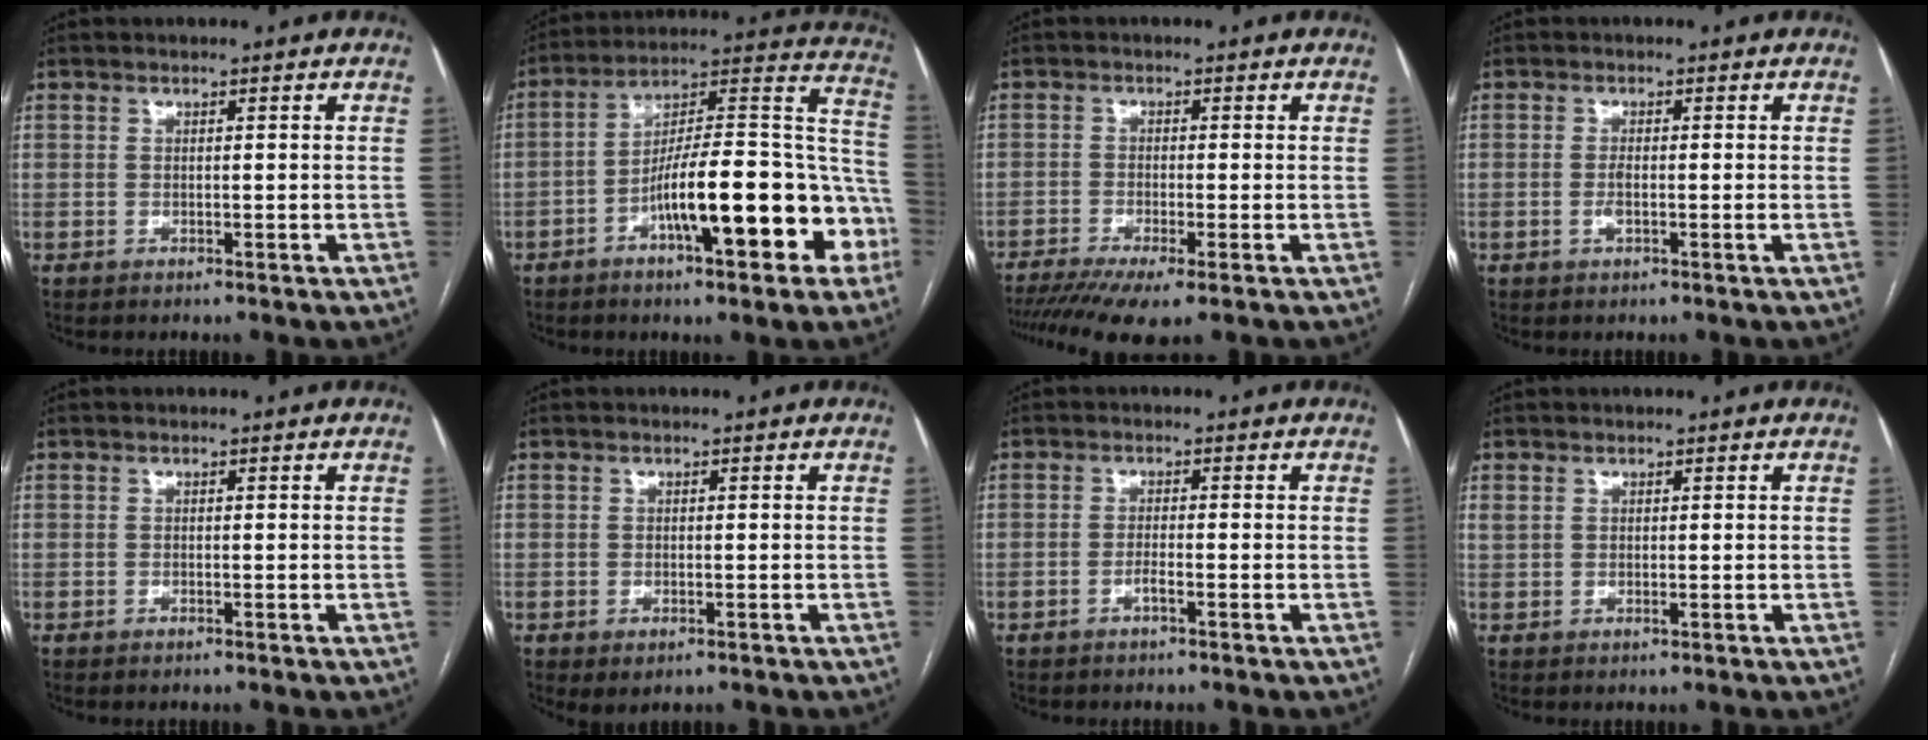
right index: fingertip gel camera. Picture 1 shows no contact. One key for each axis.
{"total": 20.9, "fx": -7.7, "fy": 4.7, "fz": 18.9, "tx": -0.232, "ty": 0.039, "tz": -0.107}
{"total": 8.7, "fx": -5.9, "fy": 1.1, "fz": 6.4, "tx": -0.106, "ty": -0.012, "tz": -0.099}
{"total": 1.9, "fx": -0.5, "fy": 0.3, "fz": 1.8, "tx": -0.039, "ty": -0.002, "tz": -0.009}
{"total": 0.0}
{"total": 1.9, "fx": -0.8, "fy": 1.1, "fz": 1.4, "tx": -0.019, "ty": -0.002, "tz": 0.001}
{"total": 1.6, "fx": -0.9, "fy": 0.1, "fz": 1.4, "tx": -0.026, "ty": 0.001, "tz": -0.017}
{"total": 1.1, "fx": 0.4, "fy": 0.6, "fz": 0.8, "tx": -0.027, "ty": 0.003, "tz": 0.012}